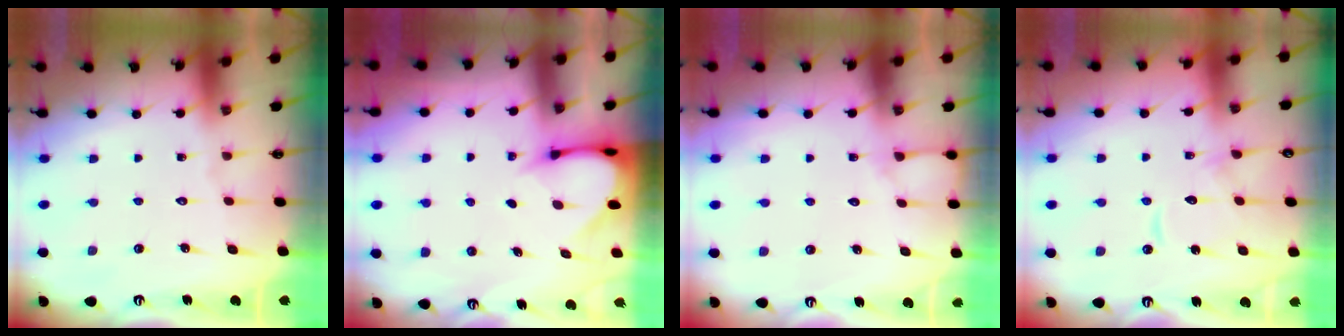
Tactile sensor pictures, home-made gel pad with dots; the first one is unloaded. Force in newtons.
{"total": 3.4, "press": 3.4, "slide": 0.1}
{"total": 5.0, "press": 5.0, "slide": 0.5}
{"total": 11.3, "press": 11.2, "slide": 1.0}